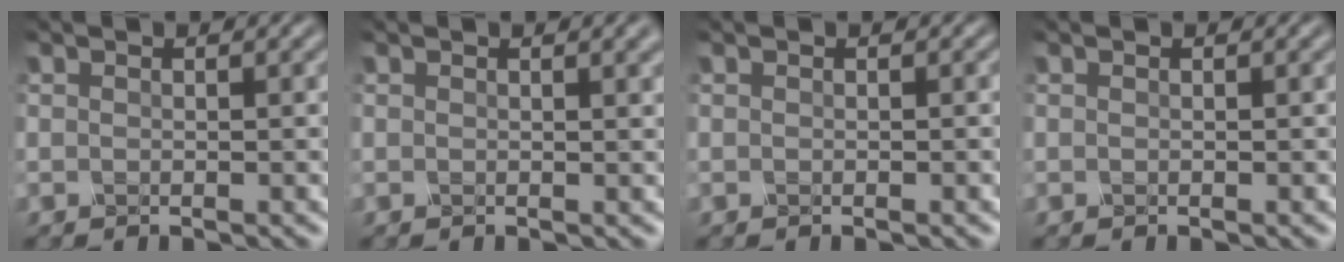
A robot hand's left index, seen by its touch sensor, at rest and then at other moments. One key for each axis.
{"total": 1.7, "fx": 0.9, "fy": 0.6, "fz": 1.3, "tx": -0.009, "ty": 0.005, "tz": 0.011}
{"total": 0.0}
{"total": 0.0}